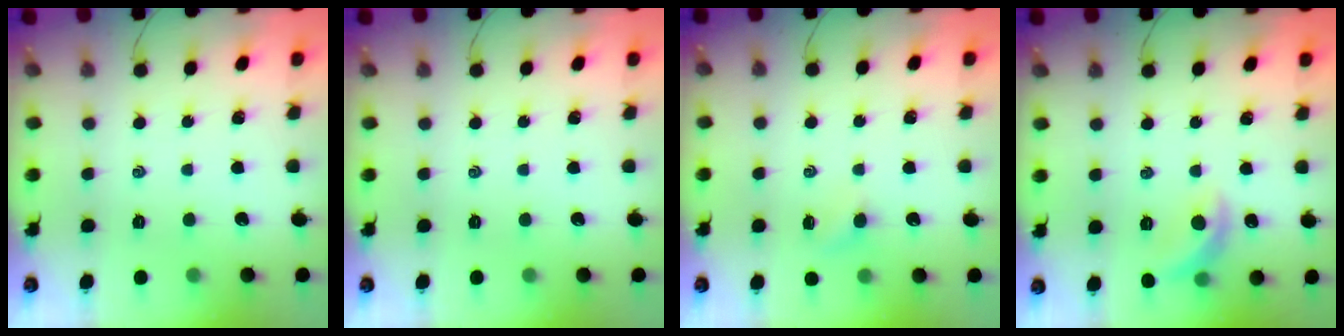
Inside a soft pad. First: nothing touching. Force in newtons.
{"total": 0.0}
{"total": 3.4, "press": 3.2, "slide": 1.0}
{"total": 8.8, "press": 8.7, "slide": 1.3}